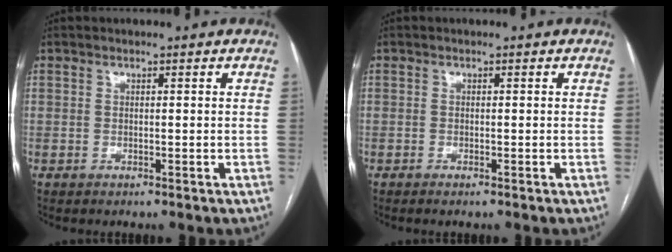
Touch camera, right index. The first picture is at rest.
{"total": 0.7, "force": [-0.5, 0.0, 0.5], "torque": [-0.011, -0.001, -0.009]}